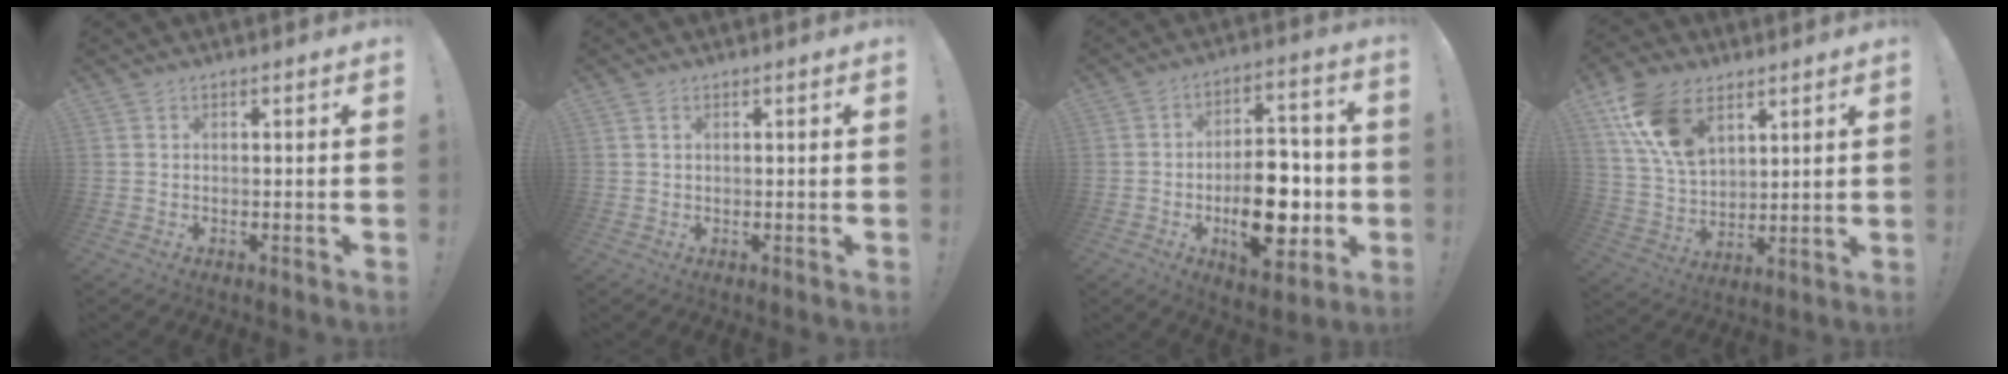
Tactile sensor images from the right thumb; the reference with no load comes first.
{"total": 0.7, "force": [0.4, 0.4, 0.4], "torque": [-0.001, -0.003, 0.007]}
{"total": 18.9, "force": [-3.8, 10.0, 15.6], "torque": [-0.232, 0.015, -0.053]}
{"total": 16.3, "force": [8.6, 10.0, 9.6], "torque": [-0.187, -0.038, 0.166]}